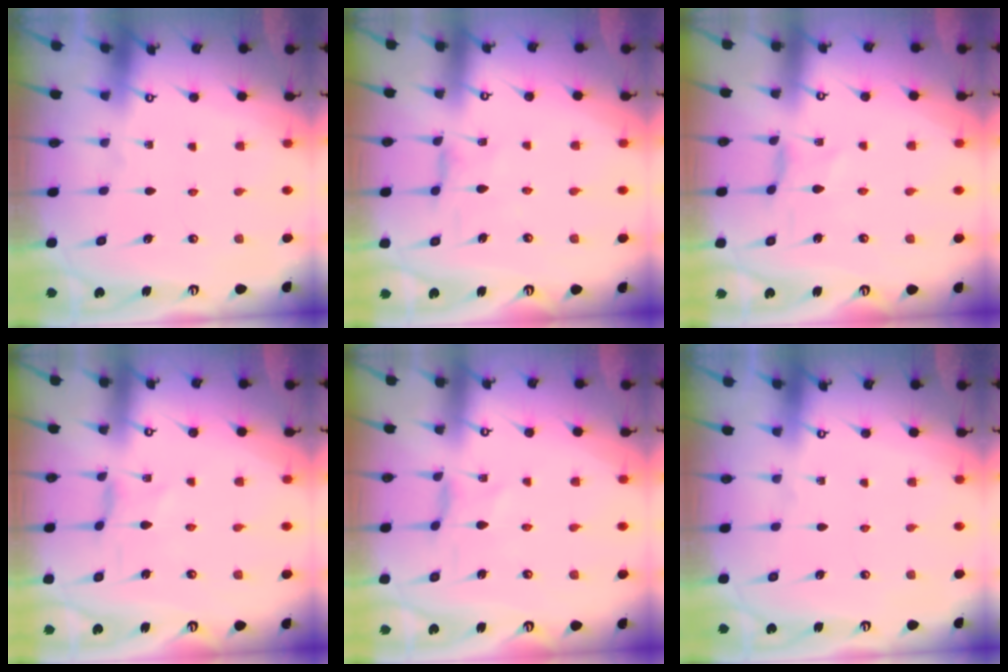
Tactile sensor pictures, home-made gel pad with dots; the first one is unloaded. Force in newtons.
{"total": 1.4, "press": 1.4, "slide": 0.4}
{"total": 0.0}
{"total": 0.0}
{"total": 0.0}
{"total": 0.0}